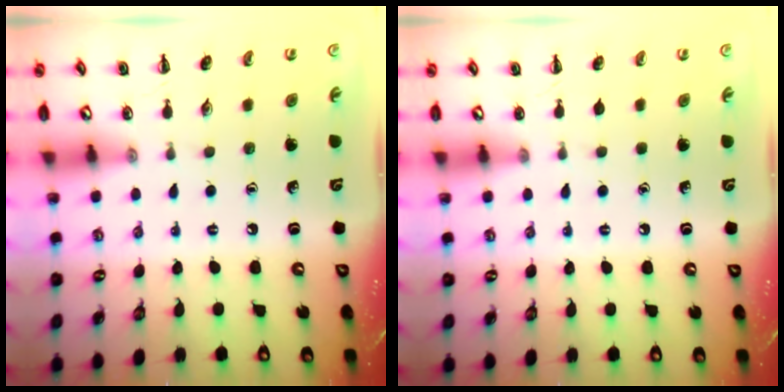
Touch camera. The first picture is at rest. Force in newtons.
{"total": 0.0}